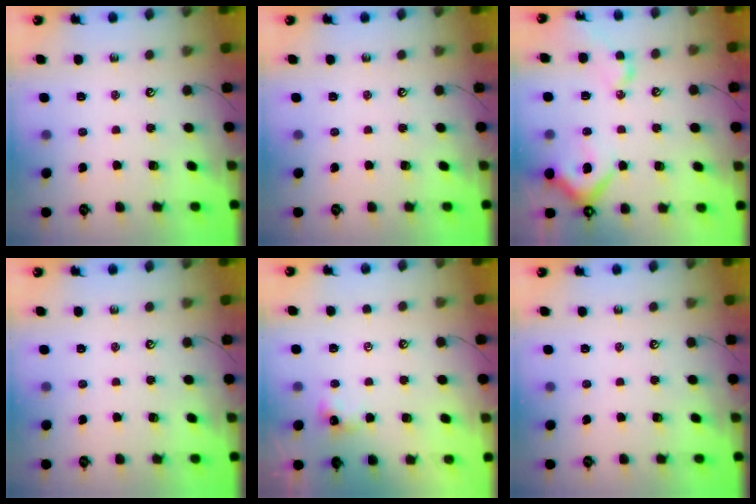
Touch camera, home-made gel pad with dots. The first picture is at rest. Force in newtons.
{"total": 0.0}
{"total": 10.9, "press": 10.7, "slide": 1.8}
{"total": 0.0}
{"total": 2.9, "press": 2.9, "slide": 0.1}
{"total": 0.0}